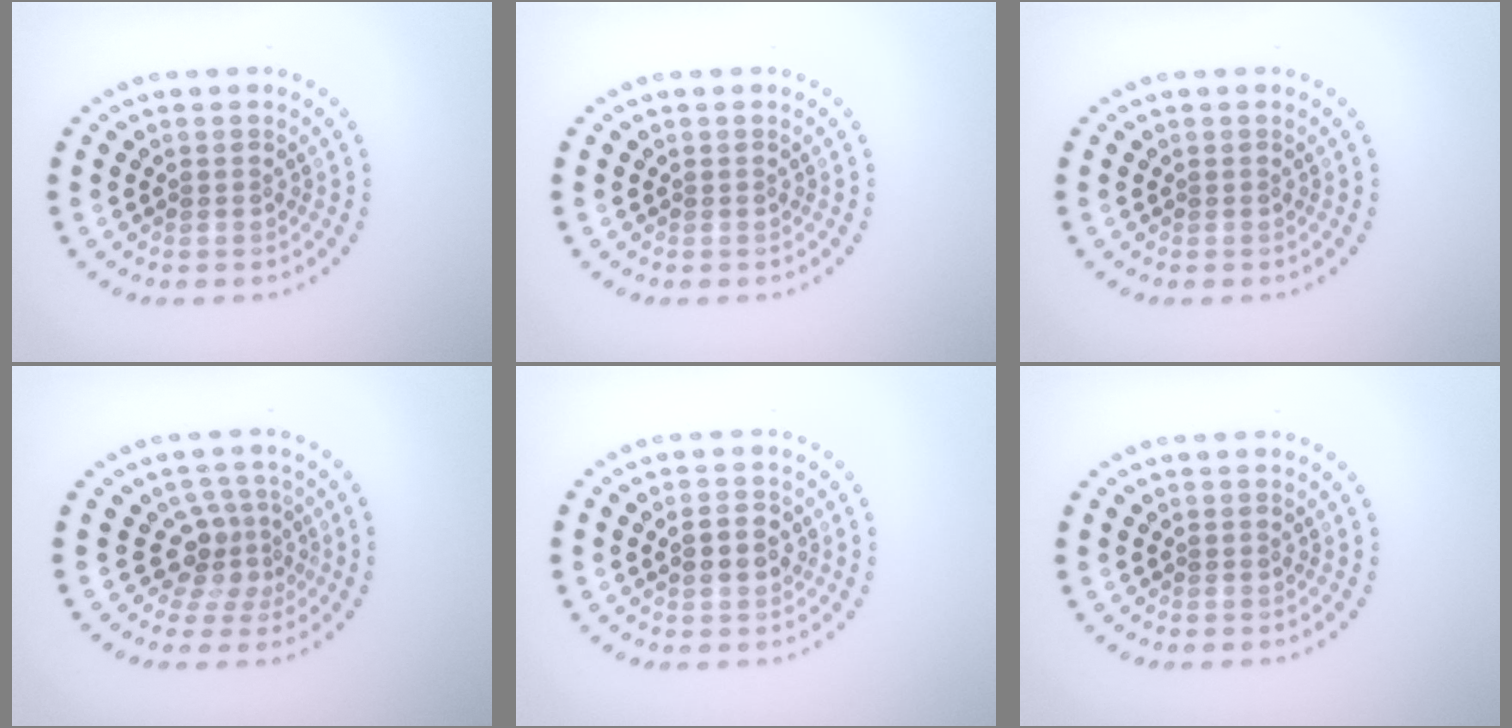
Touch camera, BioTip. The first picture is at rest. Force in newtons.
{"total": 0.0}
{"total": 0.0}
{"total": 3.2, "press": 2.2, "slide": 2.4}
{"total": 2.8, "press": 2.8, "slide": 0.1}
{"total": 0.0}